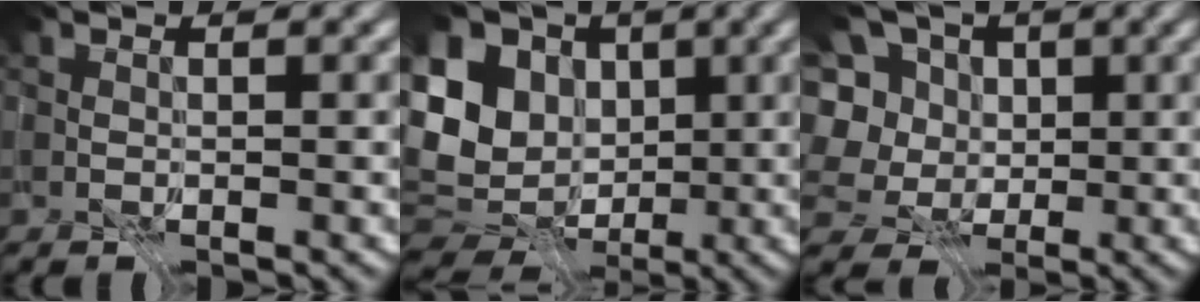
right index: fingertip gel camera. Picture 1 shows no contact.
{"total": 9.6, "force": [-1.1, 7.2, 6.1], "torque": [-0.124, -0.013, 0.006]}
{"total": 5.5, "force": [0.1, 4.6, 3.1], "torque": [-0.075, 0.011, -0.008]}